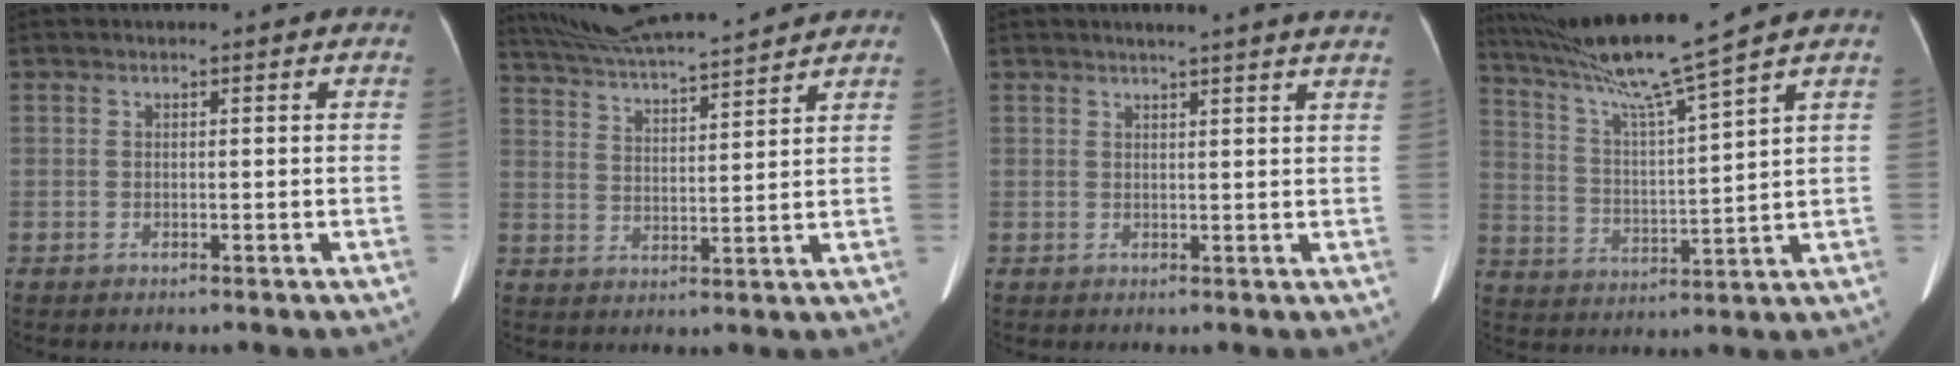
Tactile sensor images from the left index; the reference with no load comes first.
{"total": 15.4, "force": [14.3, 0.0, 5.8], "torque": [-0.113, 0.025, 0.228]}
{"total": 8.4, "force": [7.5, -0.6, 3.7], "torque": [-0.048, 0.003, 0.070]}
{"total": 12.8, "force": [10.4, -2.9, 6.9], "torque": [-0.125, -0.006, 0.191]}